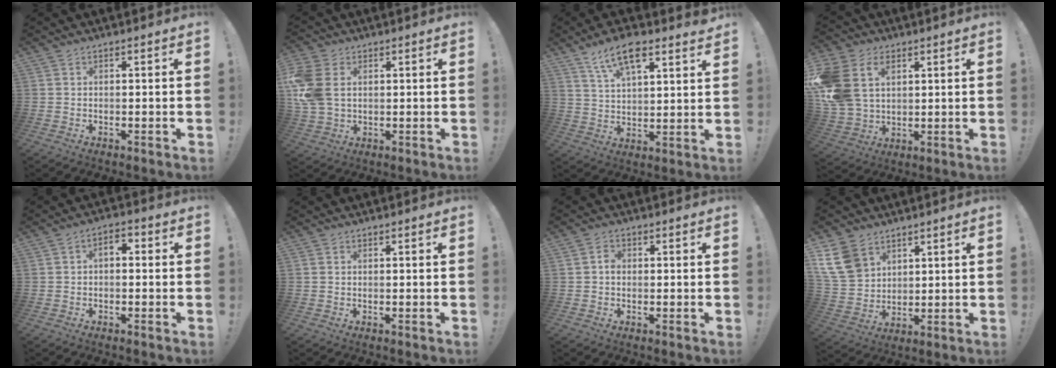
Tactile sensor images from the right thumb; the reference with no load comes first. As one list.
[{"total": 10.9, "force": [2.3, 7.8, 7.2], "torque": [-0.158, -0.004, 0.046]}, {"total": 11.4, "force": [7.4, 4.4, 7.6], "torque": [-0.128, -0.029, 0.130]}, {"total": 15.3, "force": [5.3, 11.4, 8.8], "torque": [-0.185, -0.019, 0.105]}, {"total": 3.2, "force": [-0.9, 2.1, 2.2], "torque": [-0.034, 0.008, -0.019]}, {"total": 0.5, "force": [0.1, 0.5, -0.1], "torque": [-0.001, 0.002, 0.003]}, {"total": 2.1, "force": [-0.2, 1.7, 1.2], "torque": [-0.016, 0.004, -0.006]}, {"total": 12.5, "force": [6.9, 9.0, 5.4], "torque": [-0.101, -0.032, 0.142]}]